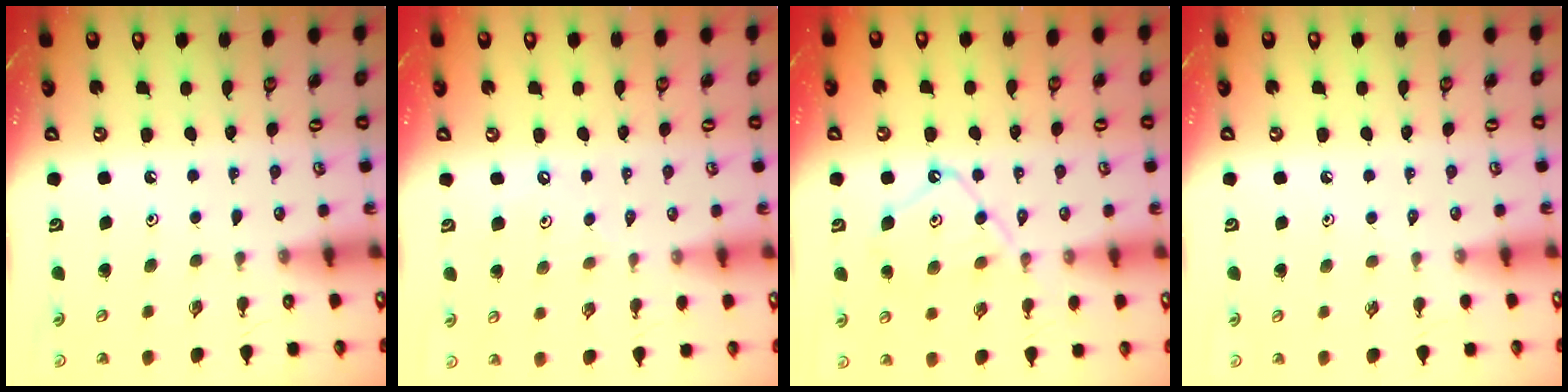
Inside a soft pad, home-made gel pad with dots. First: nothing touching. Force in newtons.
{"total": 2.4, "press": 2.3, "slide": 0.4}
{"total": 12.0, "press": 11.9, "slide": 1.2}
{"total": 1.9, "press": 1.8, "slide": 0.3}